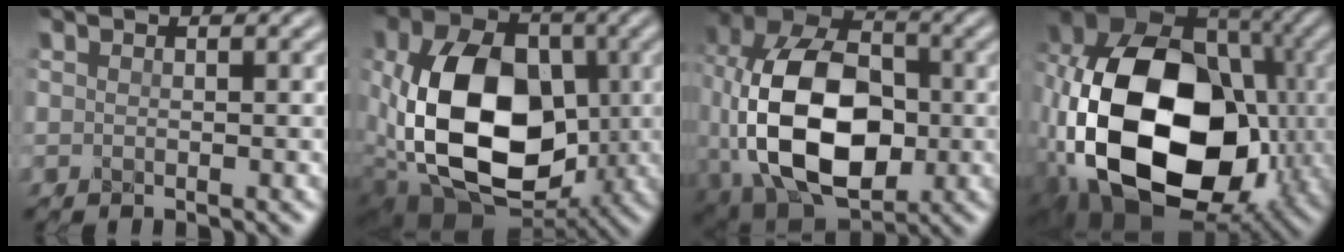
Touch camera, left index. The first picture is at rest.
{"total": 14.5, "force": [-1.8, 9.7, 10.6], "torque": [-0.215, -0.027, -0.035]}
{"total": 14.7, "force": [-2.0, 9.4, 11.1], "torque": [-0.224, -0.010, -0.042]}
{"total": 20.0, "force": [-4.2, 13.6, 14.0], "torque": [-0.294, -0.042, -0.060]}